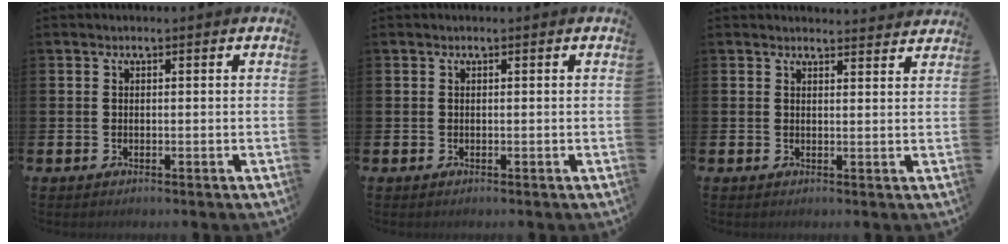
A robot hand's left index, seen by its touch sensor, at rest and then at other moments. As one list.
[{"total": 0.0}, {"total": 2.2, "force": [2.2, 0.1, -0.2], "torque": [0.012, -0.016, 0.037]}]